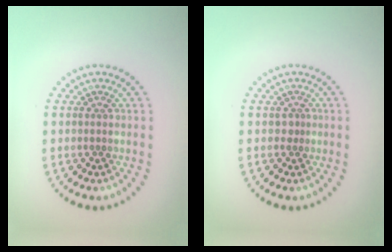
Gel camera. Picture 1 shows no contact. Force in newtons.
{"total": 0.9, "press": 0.5, "slide": 0.7}